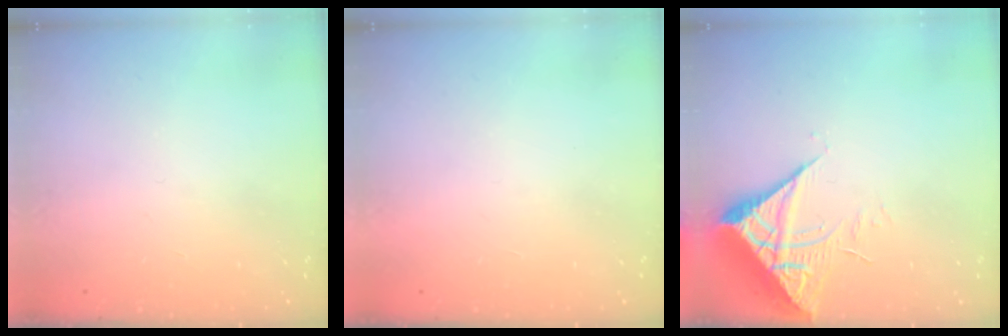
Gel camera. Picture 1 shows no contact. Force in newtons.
{"total": 1.5, "press": 1.5, "slide": 0.1}
{"total": 7.2, "press": 7.2, "slide": 0.8}